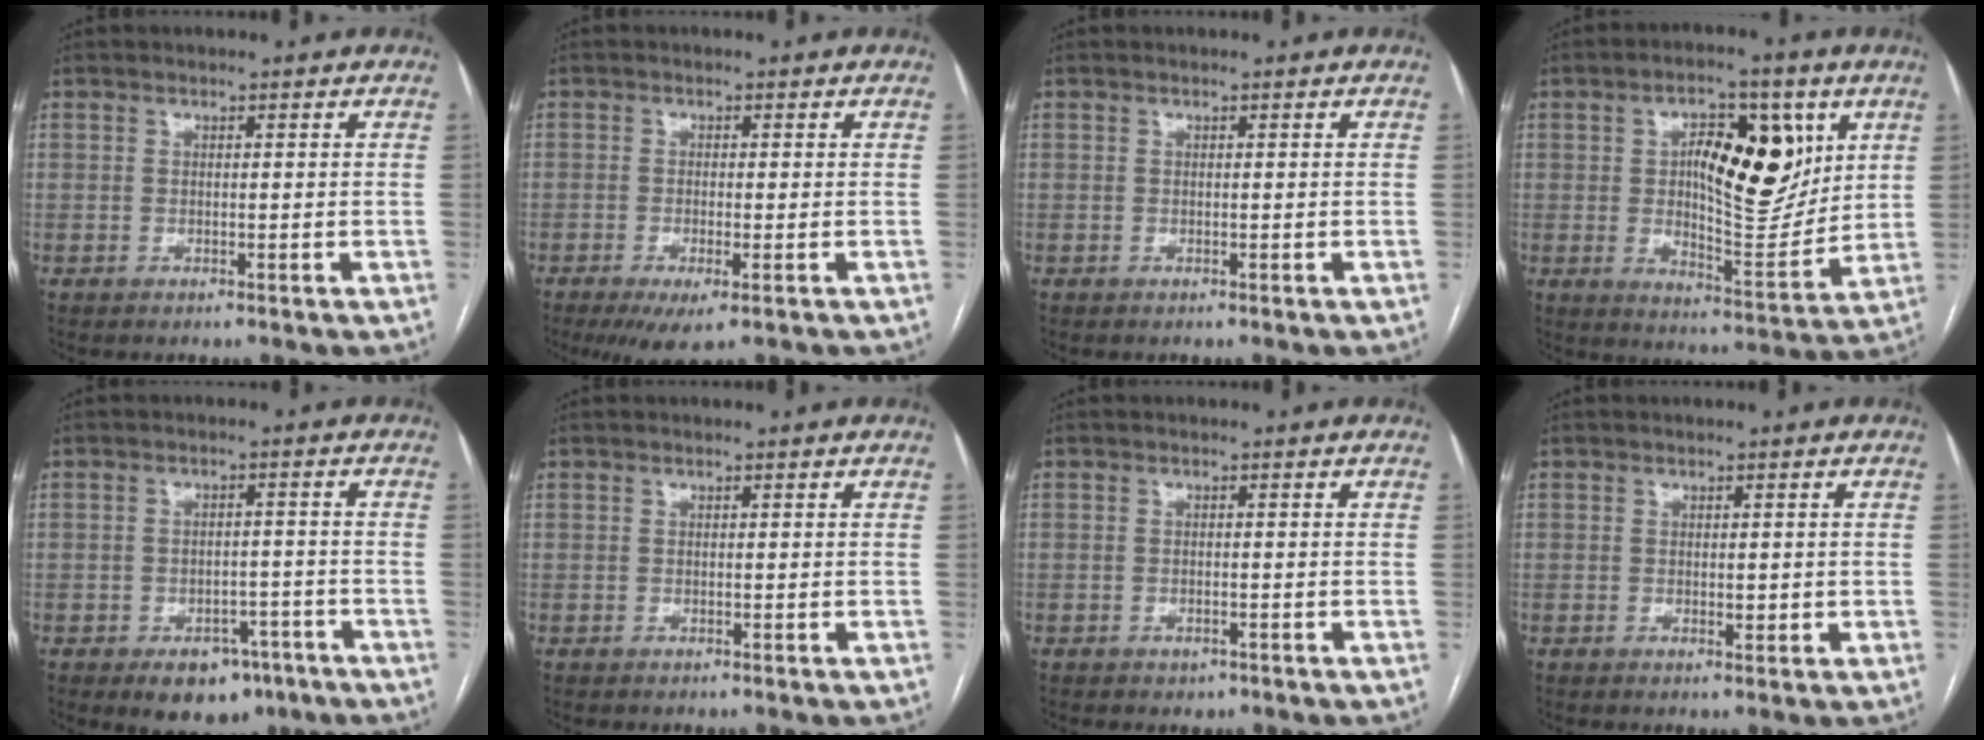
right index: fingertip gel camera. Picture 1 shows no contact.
{"total": 4.7, "force": [-2.5, 0.9, 3.9], "torque": [-0.065, -0.012, -0.038]}
{"total": 0.0}
{"total": 15.1, "force": [4.0, 6.0, 13.2], "torque": [-0.195, 0.011, 0.070]}
{"total": 7.6, "force": [-4.7, 4.8, 3.6], "torque": [-0.037, 0.012, -0.058]}
{"total": 0.0}
{"total": 1.3, "force": [-0.8, 0.8, 0.6], "torque": [-0.012, 0.000, -0.005]}
{"total": 1.6, "force": [0.0, 0.9, 1.3], "torque": [-0.016, -0.002, 0.002]}